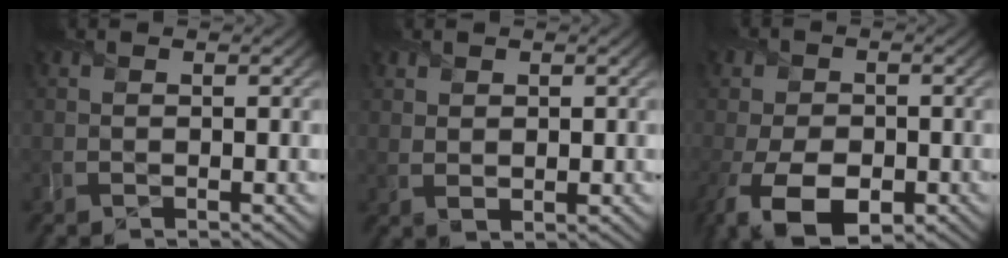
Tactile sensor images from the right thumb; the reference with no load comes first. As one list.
[{"total": 1.7, "force": [0.9, 1.2, 0.8], "torque": [-0.019, -0.005, 0.022]}, {"total": 11.2, "force": [-4.7, 6.8, 7.6], "torque": [-0.161, -0.032, -0.080]}]